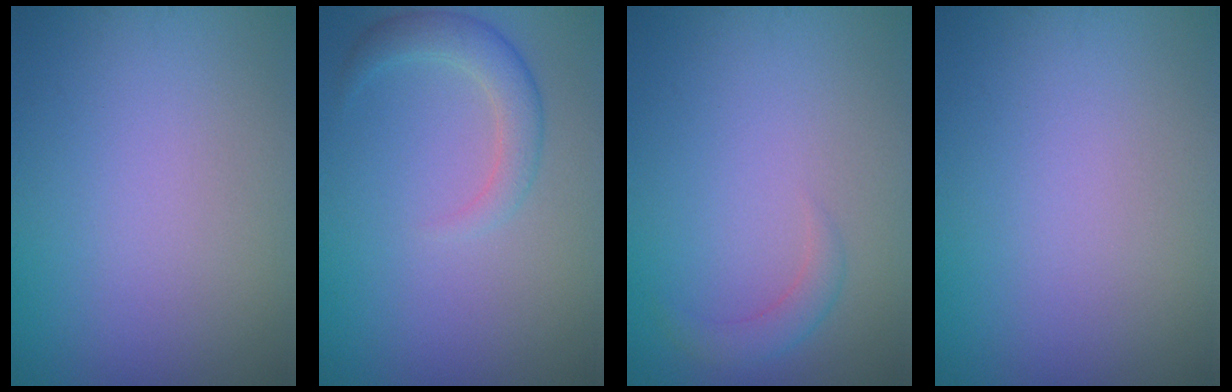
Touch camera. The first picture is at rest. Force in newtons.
{"total": 2.7, "press": 2.7, "slide": 0.1}
{"total": 1.6, "press": 1.6, "slide": 0.1}
{"total": 0.0}